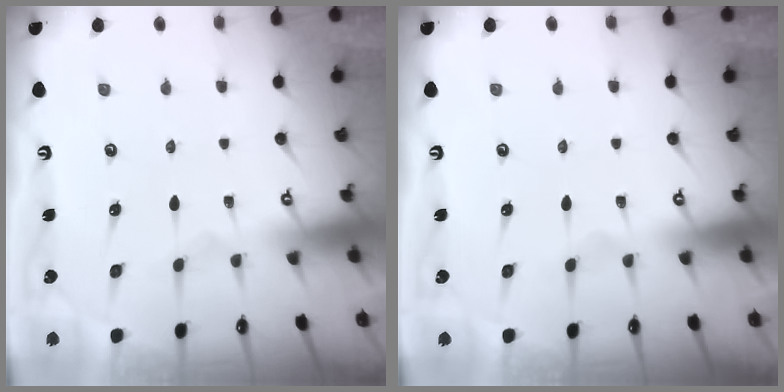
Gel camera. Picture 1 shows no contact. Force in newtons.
{"total": 0.0}